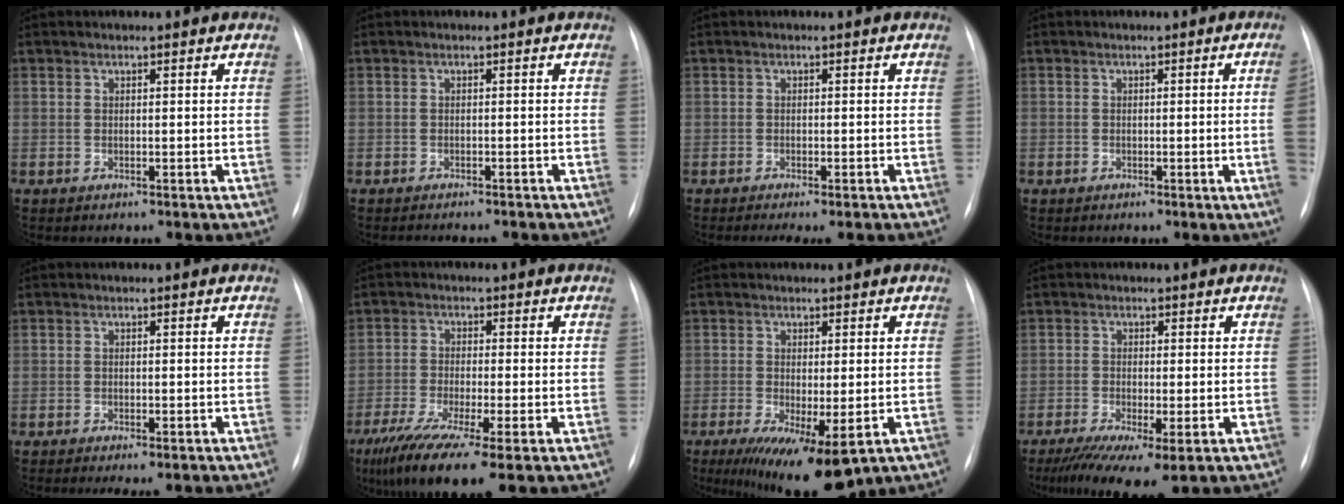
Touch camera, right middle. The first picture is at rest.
{"total": 4.3, "force": [-3.9, 1.0, 1.5], "torque": [-0.015, 0.001, -0.046]}
{"total": 4.6, "force": [-3.7, 0.8, 2.7], "torque": [-0.027, -0.006, -0.048]}
{"total": 3.2, "force": [-0.4, -0.9, 3.1], "torque": [-0.038, -0.004, -0.005]}
{"total": 4.0, "force": [-3.1, 0.9, 2.4], "torque": [-0.023, -0.007, -0.040]}
{"total": 12.8, "force": [-8.2, 1.4, 9.8], "torque": [-0.183, -0.032, -0.139]}
{"total": 11.4, "force": [-5.8, 3.2, 9.3], "torque": [-0.130, -0.025, -0.083]}
{"total": 9.3, "force": [-5.5, 1.9, 7.2], "torque": [-0.114, -0.024, -0.090]}